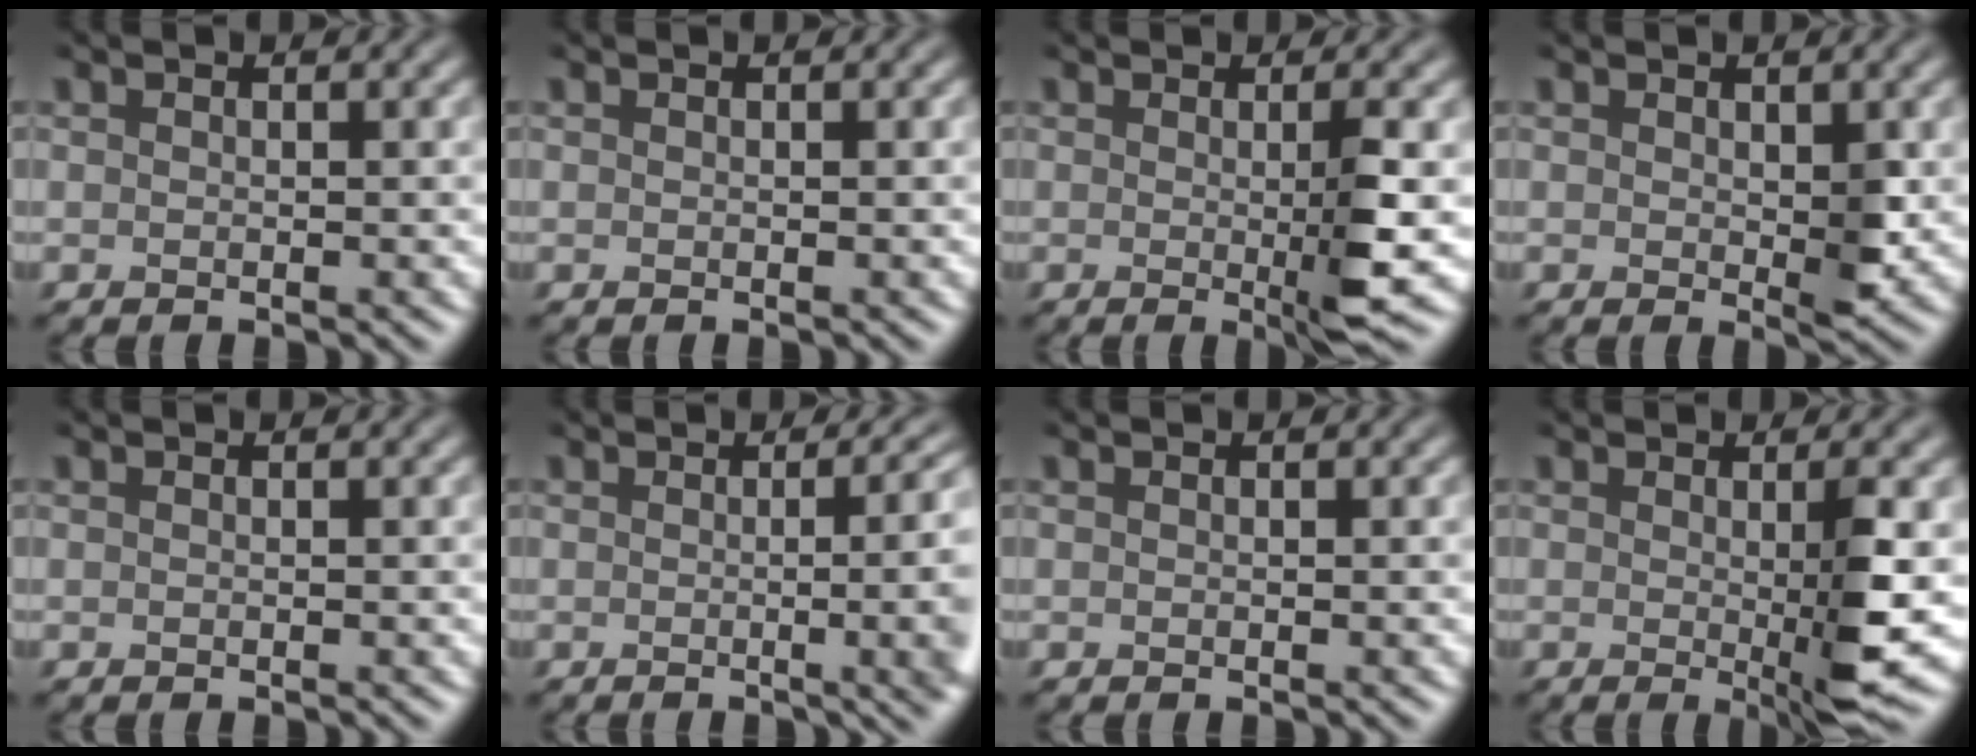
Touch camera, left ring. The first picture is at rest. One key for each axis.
{"total": 0.0}
{"total": 3.6, "fx": -0.4, "fy": 0.2, "fz": 3.6, "tx": -0.064, "ty": -0.011, "tz": -0.004}
{"total": 1.9, "fx": 0.1, "fy": 0.5, "fz": 1.8, "tx": -0.034, "ty": -0.009, "tz": 0.005}
{"total": 0.0}
{"total": 11.0, "fx": 0.6, "fy": 5.2, "fz": 9.7, "tx": -0.046, "ty": 0.027, "tz": -0.003}
{"total": 0.0}
{"total": 4.3, "fx": -0.3, "fy": 0.3, "fz": 4.3, "tx": -0.074, "ty": -0.014, "tz": 0.001}